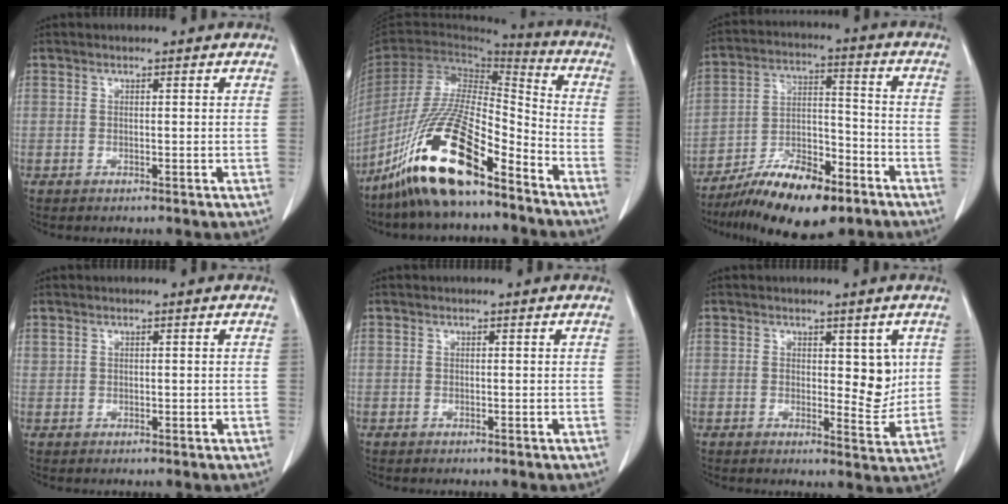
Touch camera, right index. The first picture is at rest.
{"total": 17.7, "force": [-12.0, 3.6, 12.6], "torque": [-0.253, -0.011, -0.221]}
{"total": 14.3, "force": [-9.9, 4.6, 9.2], "torque": [-0.152, 0.008, -0.171]}
{"total": 0.6, "force": [0.4, 0.4, 0.2], "torque": [-0.001, 0.004, 0.010]}
{"total": 0.0}
{"total": 4.9, "force": [1.3, 2.4, 4.1], "torque": [-0.046, -0.011, 0.019]}